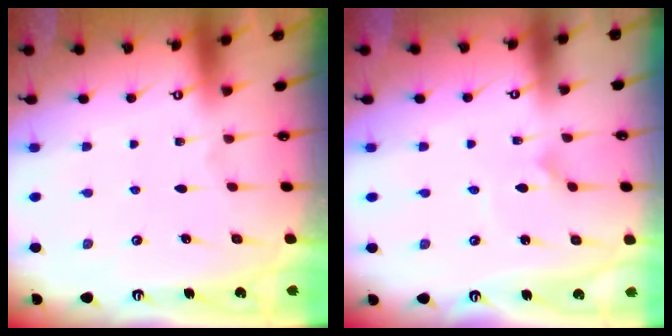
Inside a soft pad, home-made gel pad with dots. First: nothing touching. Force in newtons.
{"total": 1.4, "press": 1.4, "slide": 0.1}